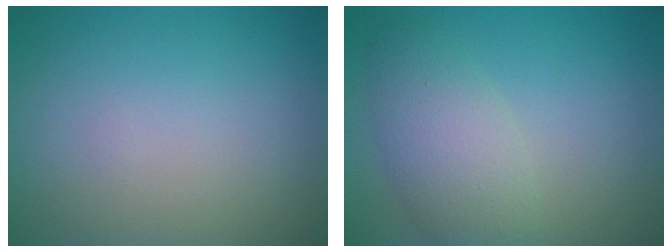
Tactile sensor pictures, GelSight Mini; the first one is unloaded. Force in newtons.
{"total": 4.3, "press": 4.3, "slide": 0.1}